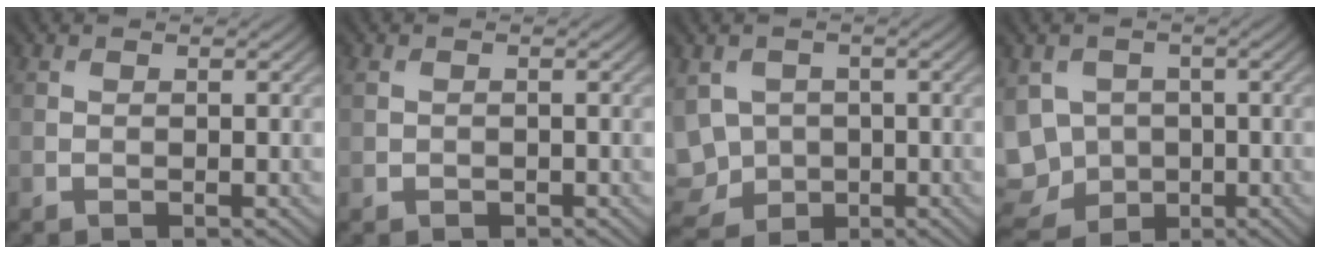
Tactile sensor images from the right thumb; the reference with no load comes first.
{"total": 1.3, "force": [0.2, 1.2, 0.5], "torque": [-0.014, -0.005, 0.004]}
{"total": 7.3, "force": [-0.6, 6.1, 4.0], "torque": [-0.118, -0.015, -0.012]}
{"total": 9.9, "force": [-1.1, 8.4, 5.2], "torque": [-0.147, -0.020, -0.027]}